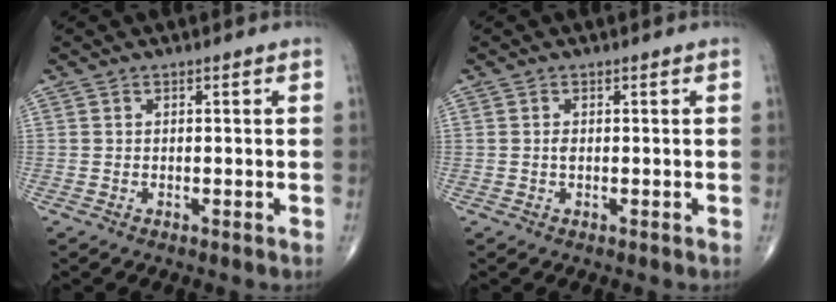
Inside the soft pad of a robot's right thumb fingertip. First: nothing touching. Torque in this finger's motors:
{"motor_torque": [-0.07, 0.17, -0.09, -0.14, -0.06]}